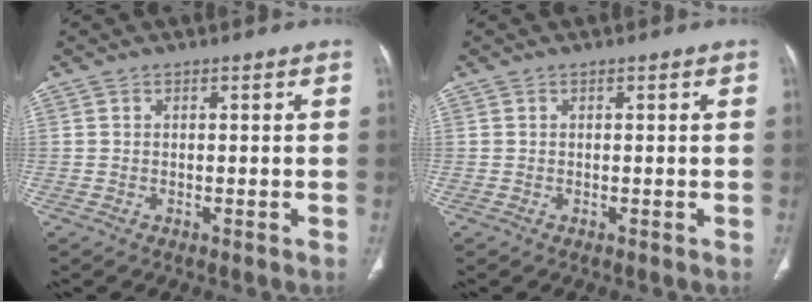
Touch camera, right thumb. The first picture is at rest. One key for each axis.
{"total": 0.0}